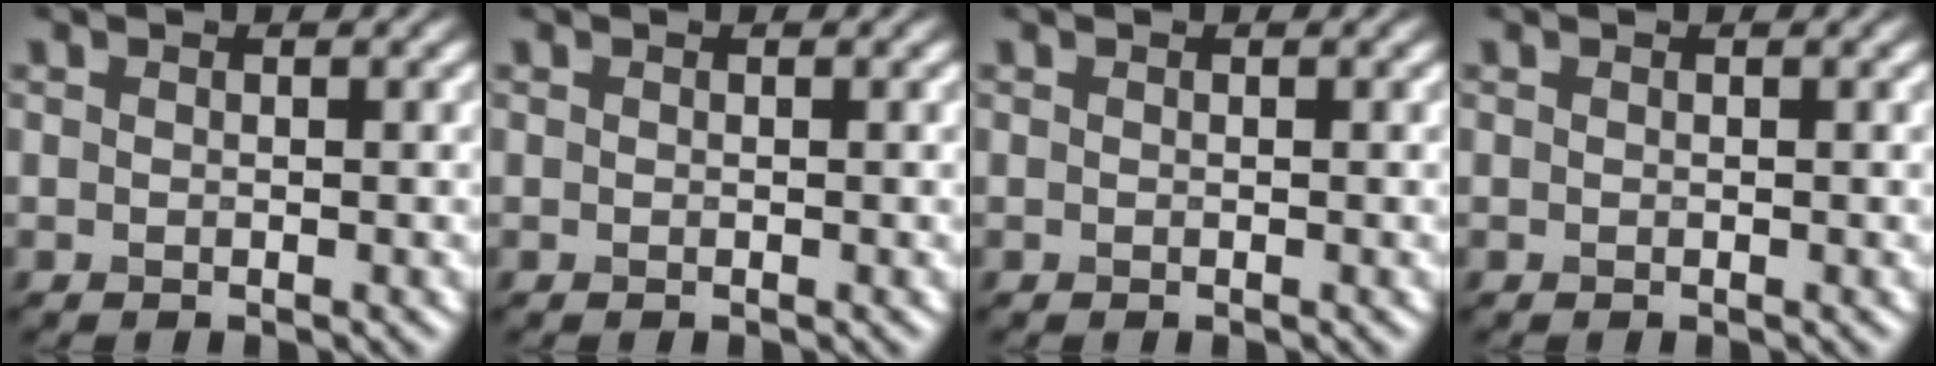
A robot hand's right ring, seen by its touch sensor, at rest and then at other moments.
{"total": 0.0}
{"total": 0.0}
{"total": 0.0}